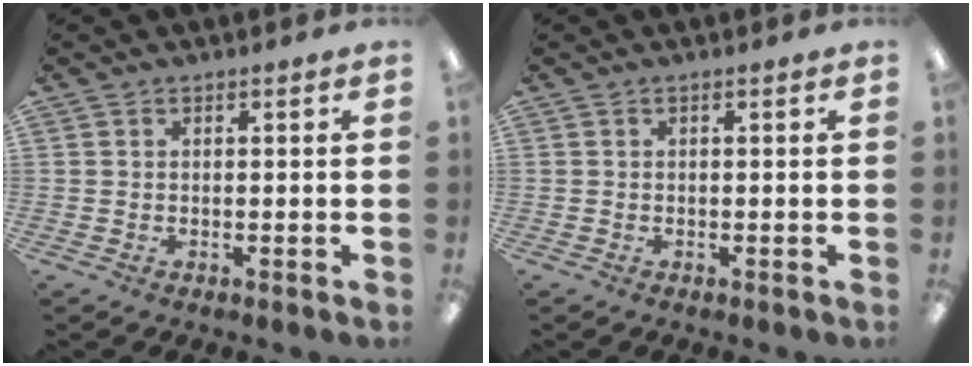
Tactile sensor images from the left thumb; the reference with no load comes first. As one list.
[{"total": 0.0}]